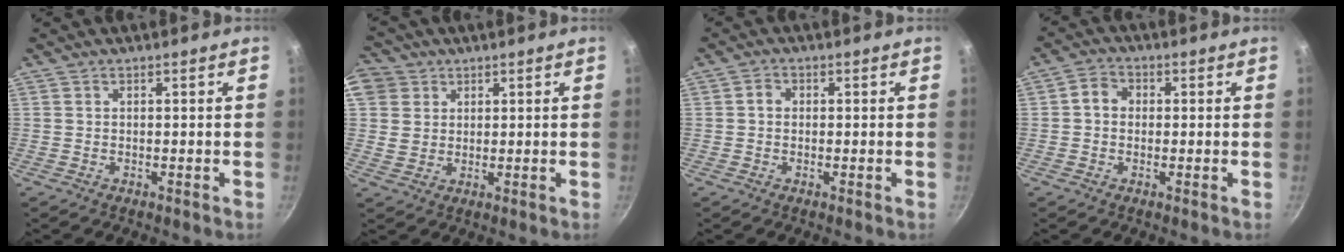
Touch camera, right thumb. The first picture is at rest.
{"total": 8.6, "force": [3.3, 7.6, 2.6], "torque": [-0.027, 0.003, 0.057]}
{"total": 1.9, "force": [0.1, 1.6, 1.0], "torque": [-0.014, 0.007, -0.002]}
{"total": 3.8, "force": [0.2, 3.2, 2.0], "torque": [-0.024, 0.010, -0.010]}